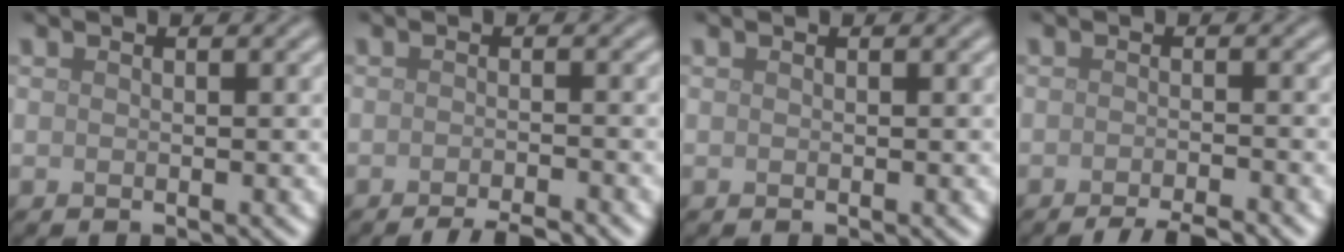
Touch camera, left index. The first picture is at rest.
{"total": 3.3, "force": [-2.6, 0.4, 1.9], "torque": [-0.024, 0.000, -0.046]}
{"total": 0.0}
{"total": 3.7, "force": [-2.9, 0.5, 2.2], "torque": [-0.029, 0.000, -0.051]}